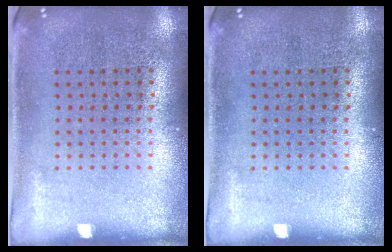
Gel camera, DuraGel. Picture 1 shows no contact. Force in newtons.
{"total": 0.0}